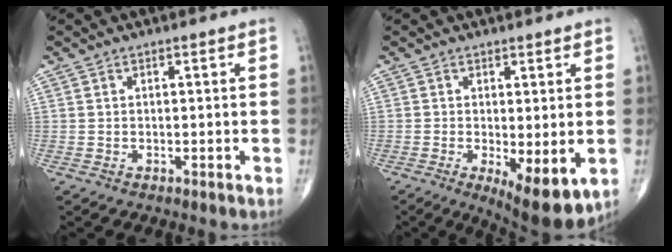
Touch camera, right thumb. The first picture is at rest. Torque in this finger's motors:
{"motor_torque": [-0.14, 0.57, -0.09, -0.27, 0.11]}